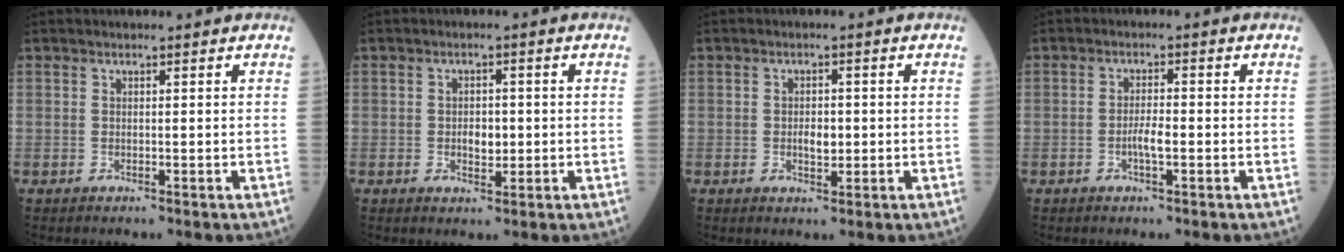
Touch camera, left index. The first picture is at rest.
{"total": 2.7, "force": [-0.5, 1.6, 2.2], "torque": [-0.034, -0.002, -0.006]}
{"total": 2.5, "force": [-0.5, 1.3, 2.1], "torque": [-0.036, -0.002, -0.007]}
{"total": 2.6, "force": [-1.1, 0.4, 2.4], "torque": [-0.045, -0.001, -0.022]}